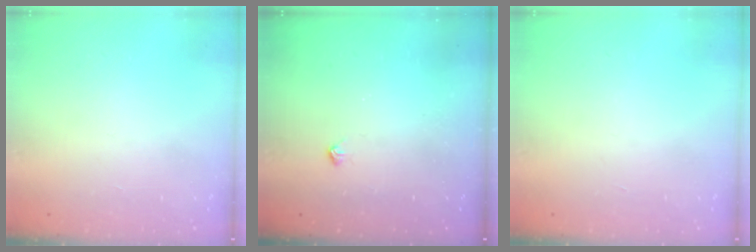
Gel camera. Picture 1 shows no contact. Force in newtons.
{"total": 3.5, "press": 3.4, "slide": 0.5}
{"total": 0.0}